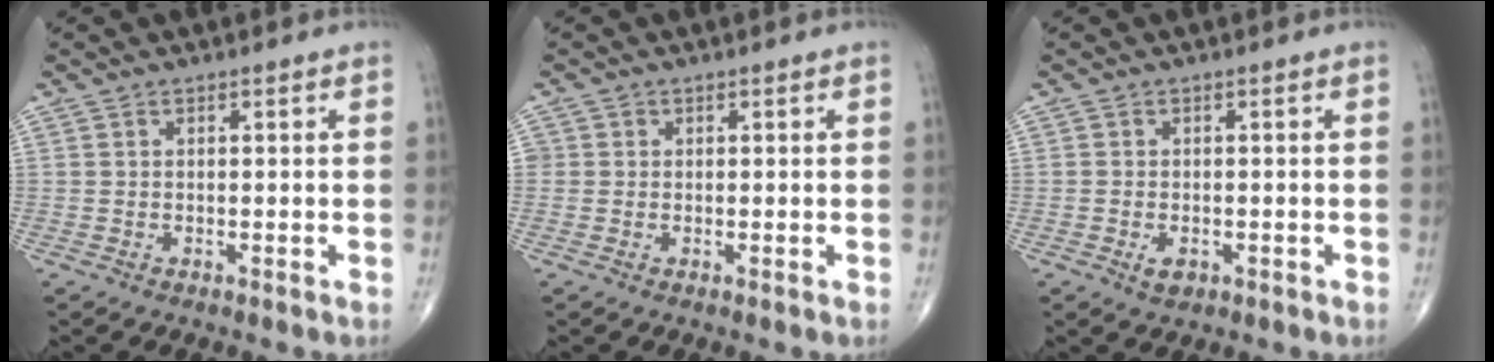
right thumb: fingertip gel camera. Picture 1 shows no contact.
{"total": 1.3, "force": [0.1, 1.3, 0.1], "torque": [0.008, 0.004, -0.001]}
{"total": 2.3, "force": [-0.9, 1.4, 1.6], "torque": [-0.024, -0.001, -0.013]}